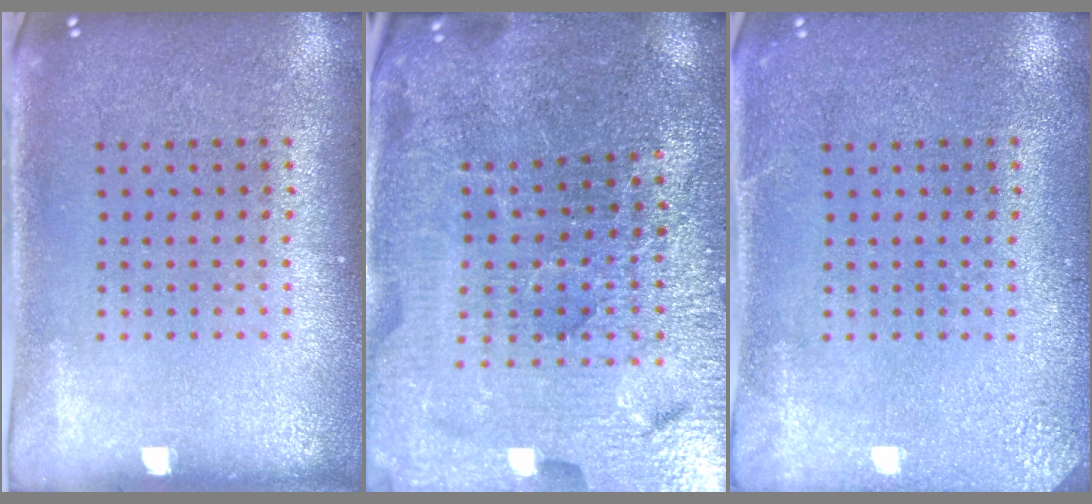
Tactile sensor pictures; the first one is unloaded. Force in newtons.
{"total": 4.8, "press": 4.6, "slide": 1.3}
{"total": 2.5, "press": 2.4, "slide": 0.3}